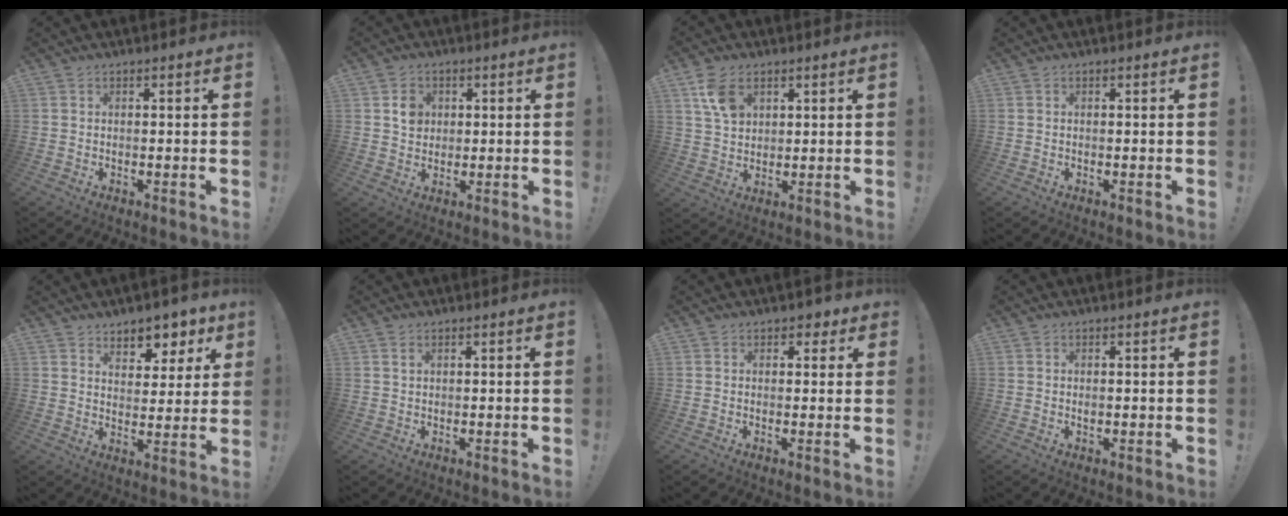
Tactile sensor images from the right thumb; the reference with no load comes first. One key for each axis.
{"total": 5.0, "fx": 1.2, "fy": 4.5, "fz": 1.9, "tx": -0.015, "ty": 0.000, "tz": 0.019}
{"total": 8.0, "fx": 3.9, "fy": 5.4, "fz": 4.4, "tx": -0.064, "ty": -0.011, "tz": 0.075}
{"total": 0.0}
{"total": 7.2, "fx": 5.5, "fy": 4.4, "fz": 1.6, "tx": -0.002, "ty": -0.055, "tz": 0.101}
{"total": 1.1, "fx": 0.7, "fy": 0.5, "fz": 0.8, "tx": -0.009, "ty": -0.002, "tz": 0.011}
{"total": 2.9, "fx": 1.4, "fy": 2.2, "fz": 1.2, "tx": 0.001, "ty": -0.004, "tz": 0.021}
{"total": 0.6, "fx": 0.1, "fy": 0.5, "fz": 0.3, "tx": -0.003, "ty": 0.000, "tz": 0.001}